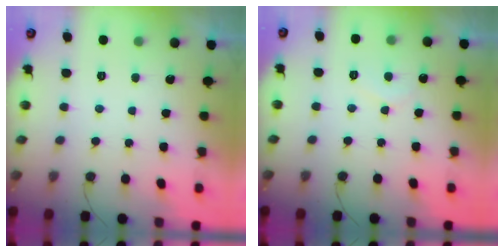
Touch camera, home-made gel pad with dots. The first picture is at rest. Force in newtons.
{"total": 4.8, "press": 4.8, "slide": 0.5}